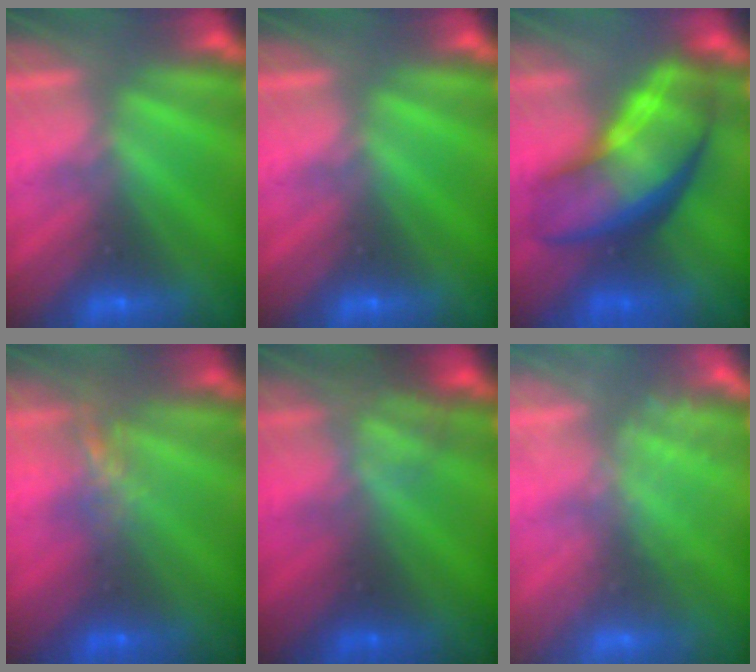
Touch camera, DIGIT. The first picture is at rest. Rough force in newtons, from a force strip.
{"total": 0.0}
{"total": 7.5}
{"total": 4.4}
{"total": 2.4}
{"total": 2.4}